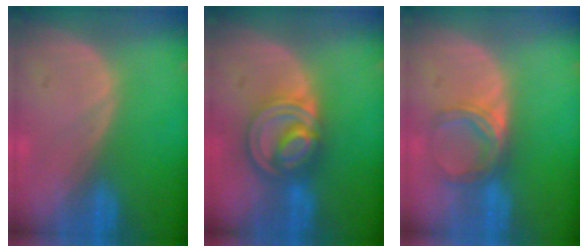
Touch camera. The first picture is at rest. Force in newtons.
{"total": 8.3, "press": 7.0, "slide": 4.5}
{"total": 5.1, "press": 4.5, "slide": 2.3}